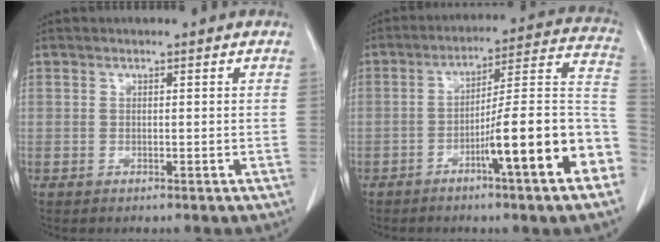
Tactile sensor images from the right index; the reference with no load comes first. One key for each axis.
{"total": 16.9, "fx": -6.9, "fy": 0.8, "fz": 15.4, "tx": -0.175, "ty": 0.025, "tz": -0.100}